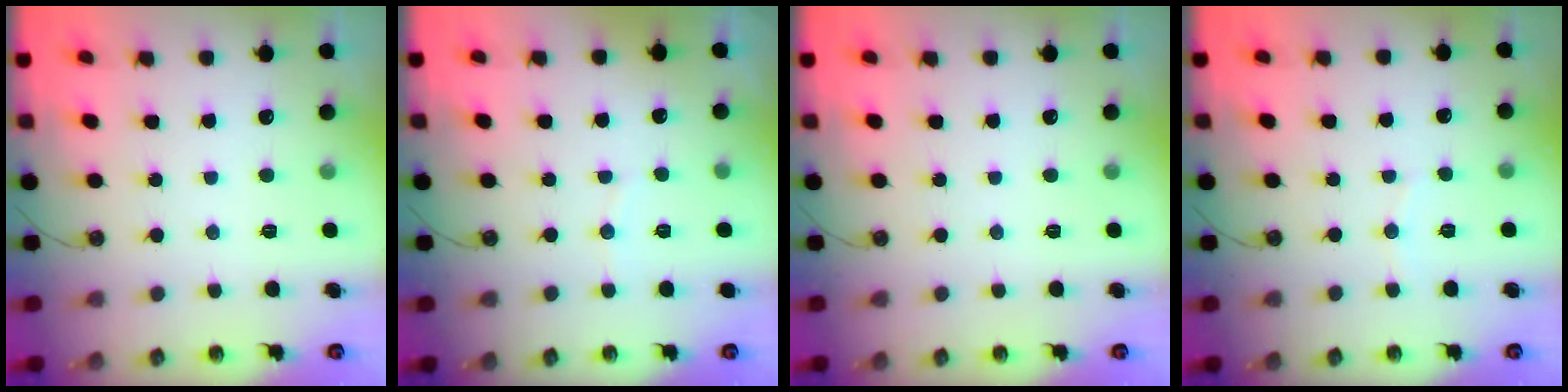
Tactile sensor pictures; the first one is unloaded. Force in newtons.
{"total": 3.0, "press": 2.9, "slide": 0.7}
{"total": 0.0}
{"total": 3.0, "press": 3.0, "slide": 0.4}